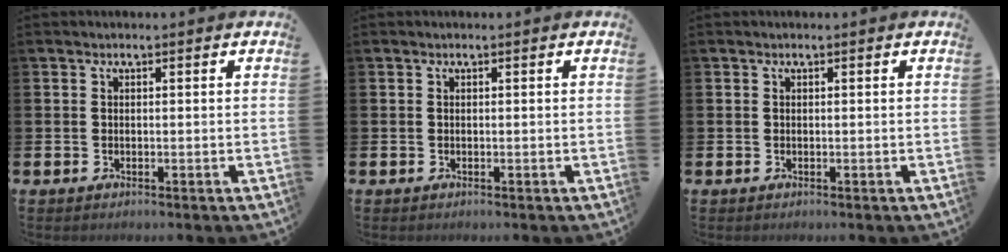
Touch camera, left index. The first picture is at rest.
{"total": 0.0}
{"total": 0.0}